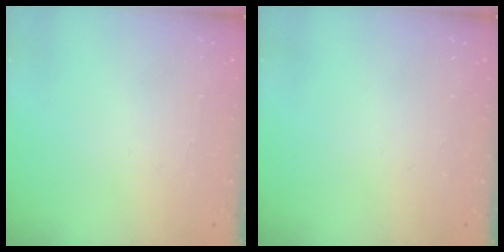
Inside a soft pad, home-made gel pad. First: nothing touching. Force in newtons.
{"total": 0.0}